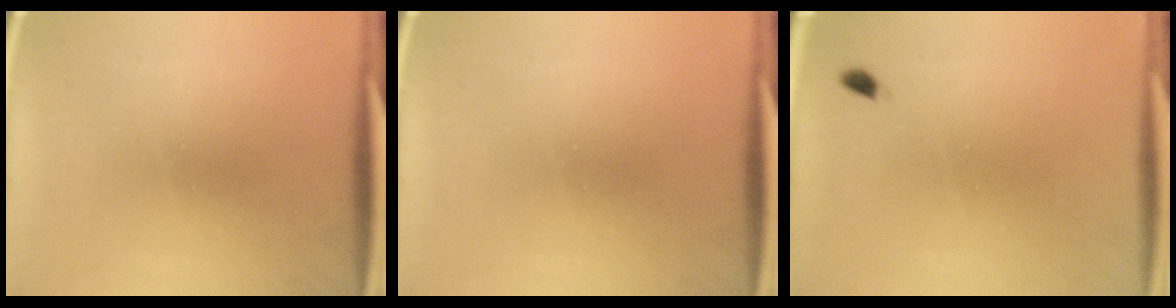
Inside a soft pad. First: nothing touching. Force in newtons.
{"total": 0.0}
{"total": 0.7}